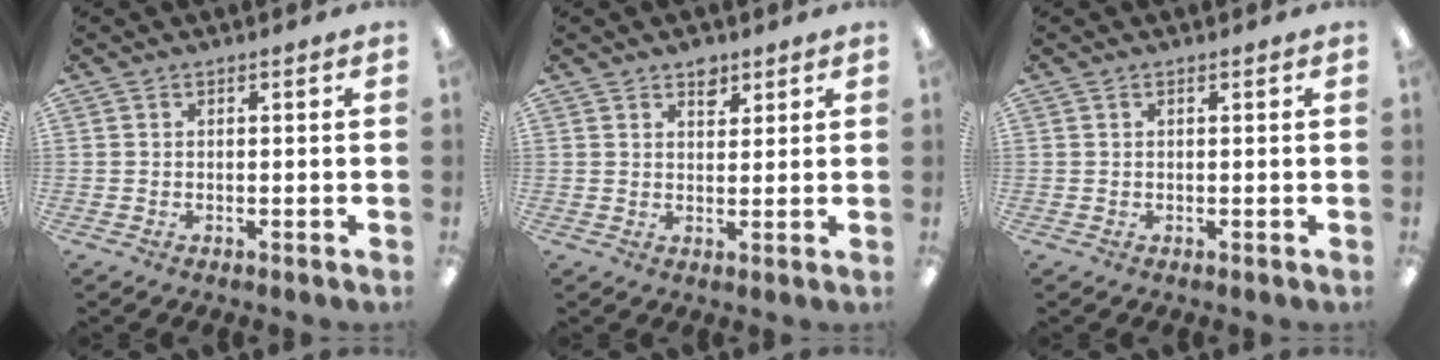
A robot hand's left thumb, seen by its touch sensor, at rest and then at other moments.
{"total": 3.7, "force": [2.6, 2.2, 1.4], "torque": [0.000, -0.013, 0.042]}
{"total": 0.0}